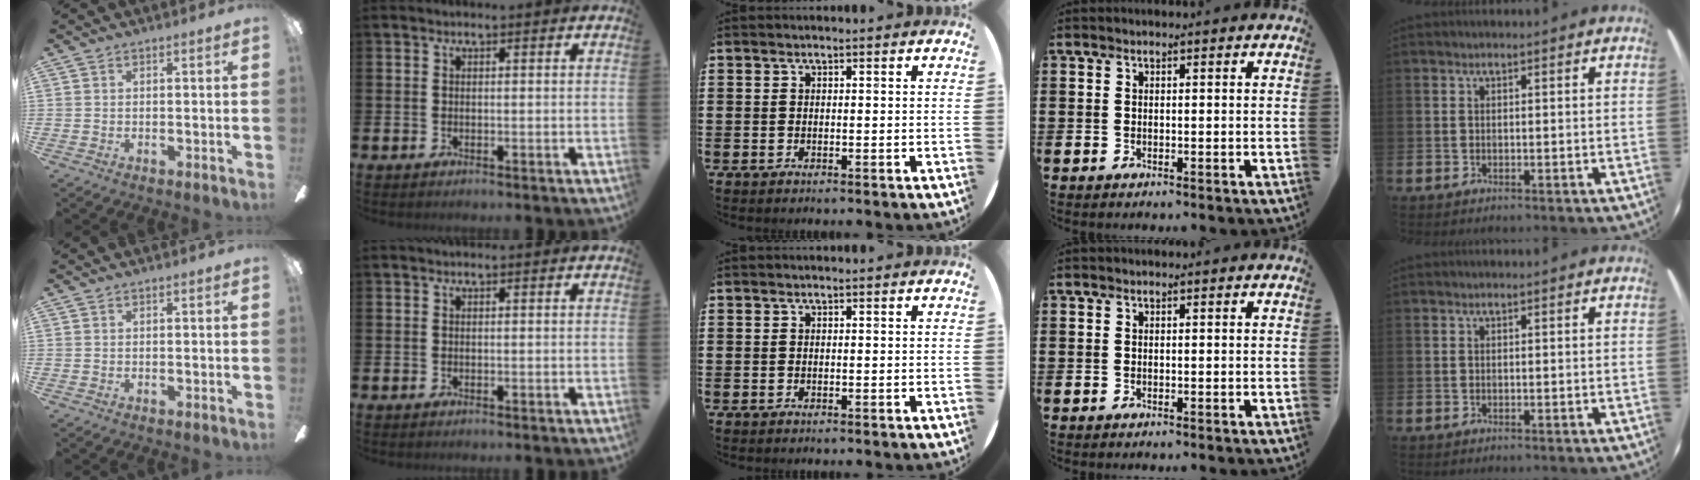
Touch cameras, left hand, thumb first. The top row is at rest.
{}